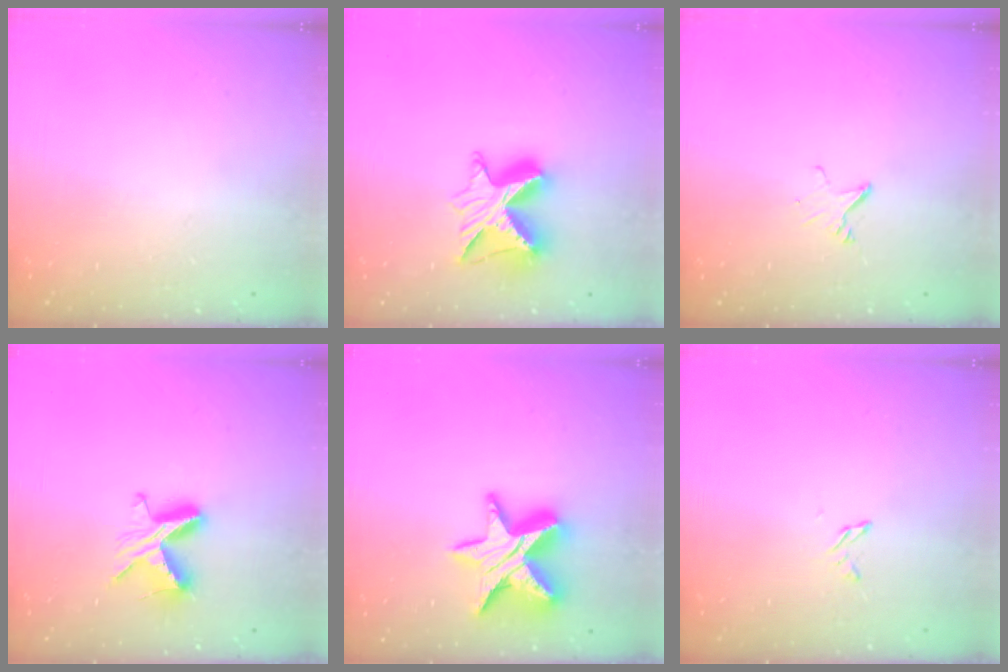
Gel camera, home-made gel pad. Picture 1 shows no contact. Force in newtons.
{"total": 10.9, "press": 10.9, "slide": 0.7}
{"total": 2.5, "press": 2.5, "slide": 0.1}
{"total": 9.9, "press": 9.9, "slide": 0.4}
{"total": 15.4, "press": 15.4, "slide": 1.0}
{"total": 2.6, "press": 2.6, "slide": 0.3}